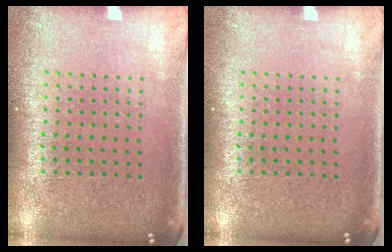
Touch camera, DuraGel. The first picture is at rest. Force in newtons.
{"total": 0.0}